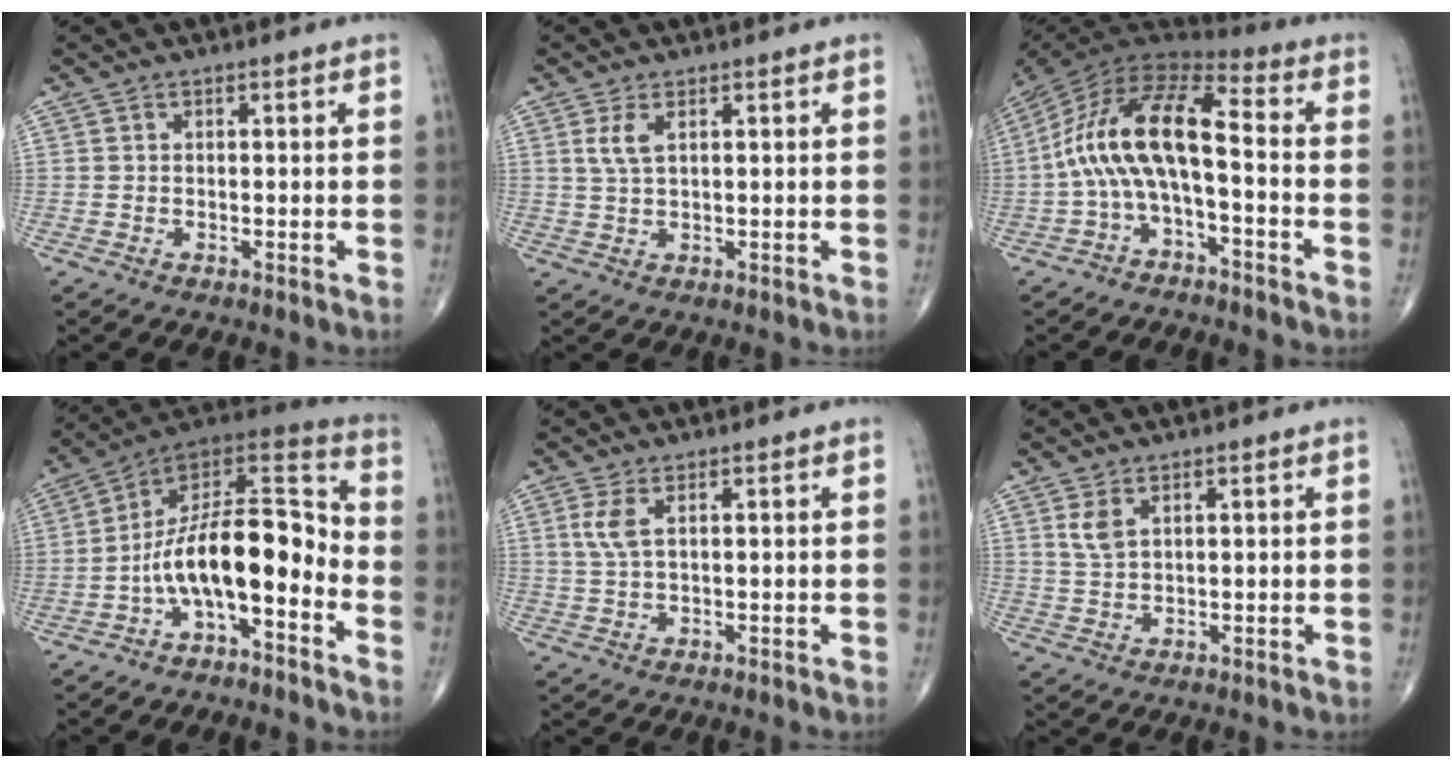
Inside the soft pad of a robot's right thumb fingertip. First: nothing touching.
{"total": 3.0, "force": [1.2, 1.1, 2.5], "torque": [-0.058, 0.001, 0.031]}
{"total": 15.1, "force": [-2.5, 5.9, 13.6], "torque": [-0.258, 0.075, -0.058]}
{"total": 15.1, "force": [-5.2, 5.9, 12.9], "torque": [-0.206, 0.098, -0.095]}
{"total": 3.2, "force": [1.1, 0.9, 2.8], "torque": [-0.074, 0.003, 0.030]}
{"total": 3.0, "force": [1.5, 1.4, 2.1], "torque": [-0.044, -0.004, 0.037]}